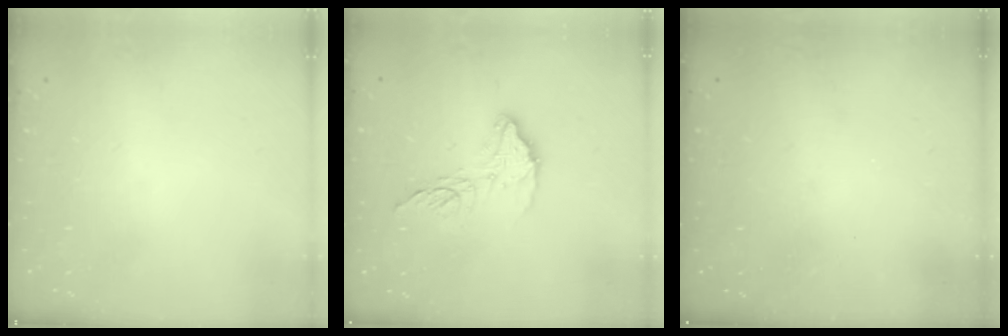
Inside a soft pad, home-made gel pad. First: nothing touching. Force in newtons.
{"total": 11.4, "press": 11.4, "slide": 0.9}
{"total": 3.2, "press": 3.2, "slide": 0.1}